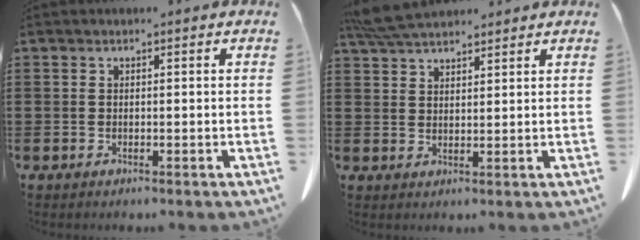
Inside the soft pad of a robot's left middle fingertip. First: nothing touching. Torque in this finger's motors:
{"motor_torque": [0.52, 0.35, 0.22, 0.10]}